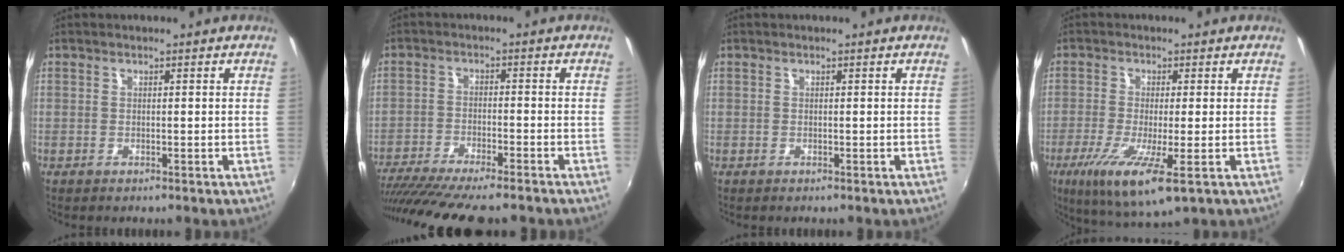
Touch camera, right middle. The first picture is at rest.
{"total": 15.1, "force": [-13.0, 1.3, 7.6], "torque": [-0.155, -0.044, -0.210]}
{"total": 0.0}
{"total": 11.0, "force": [-4.6, 1.6, 9.8], "torque": [-0.203, -0.044, -0.079]}